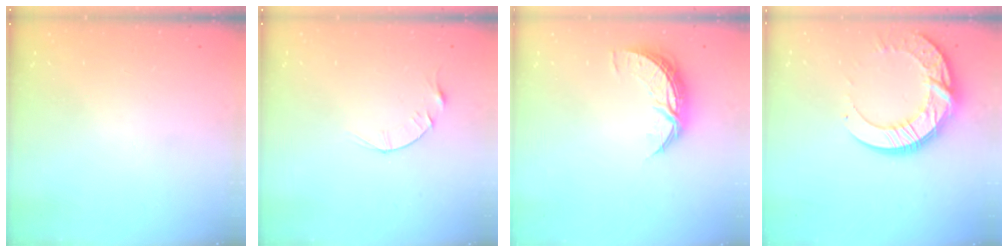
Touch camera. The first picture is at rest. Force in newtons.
{"total": 3.9, "press": 3.9, "slide": 0.5}
{"total": 8.2, "press": 8.2, "slide": 0.4}
{"total": 17.2, "press": 17.1, "slide": 1.6}